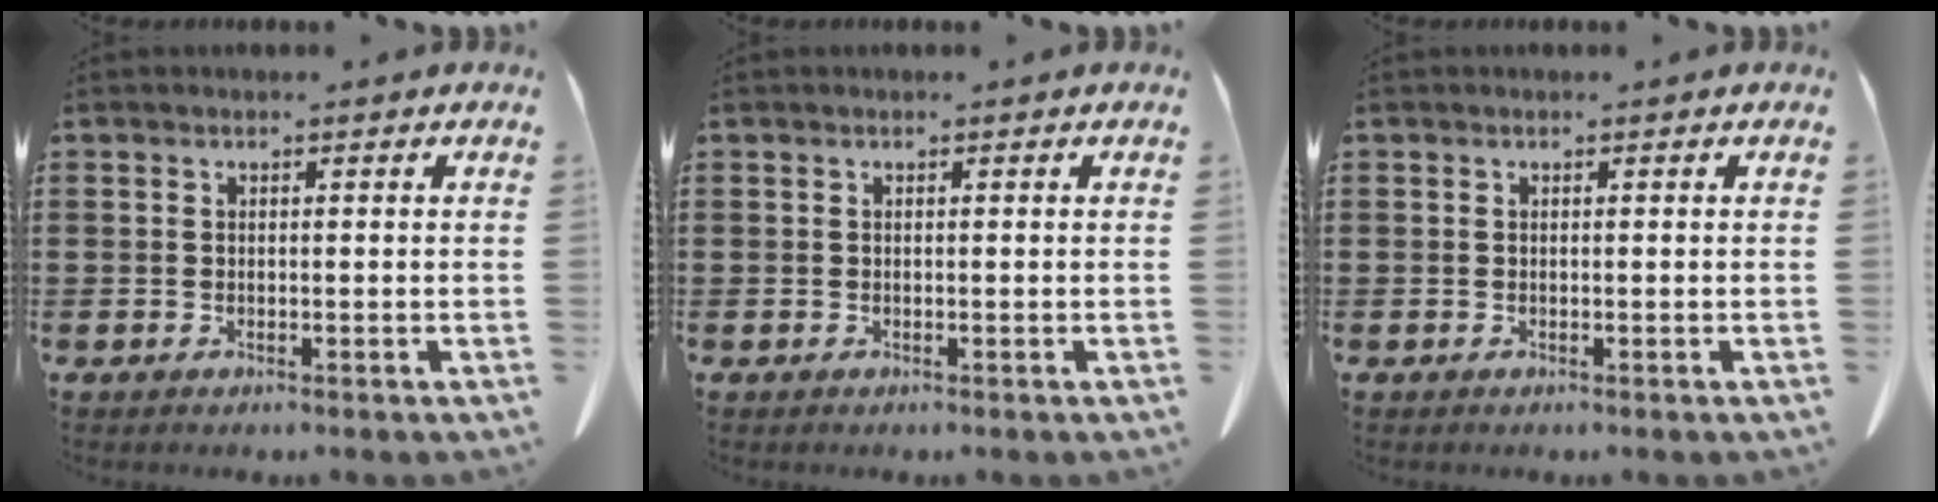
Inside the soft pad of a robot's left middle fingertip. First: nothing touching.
{"total": 0.0}
{"total": 0.0}